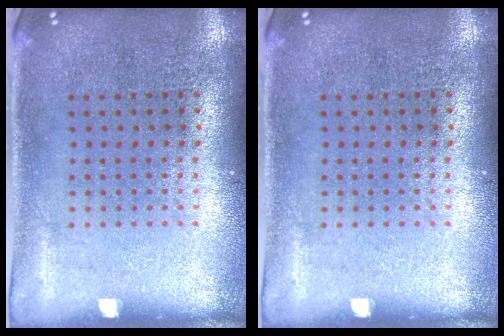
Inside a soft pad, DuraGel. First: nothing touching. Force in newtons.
{"total": 0.0}